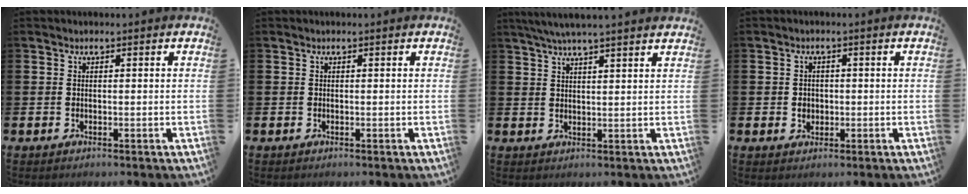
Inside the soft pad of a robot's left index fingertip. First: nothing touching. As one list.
[{"total": 0.0}, {"total": 4.4, "force": [4.1, -0.4, 1.7], "torque": [-0.052, -0.004, 0.076]}, {"total": 1.7, "force": [0.1, 1.7, 0.5], "torque": [0.001, 0.002, -0.005]}]